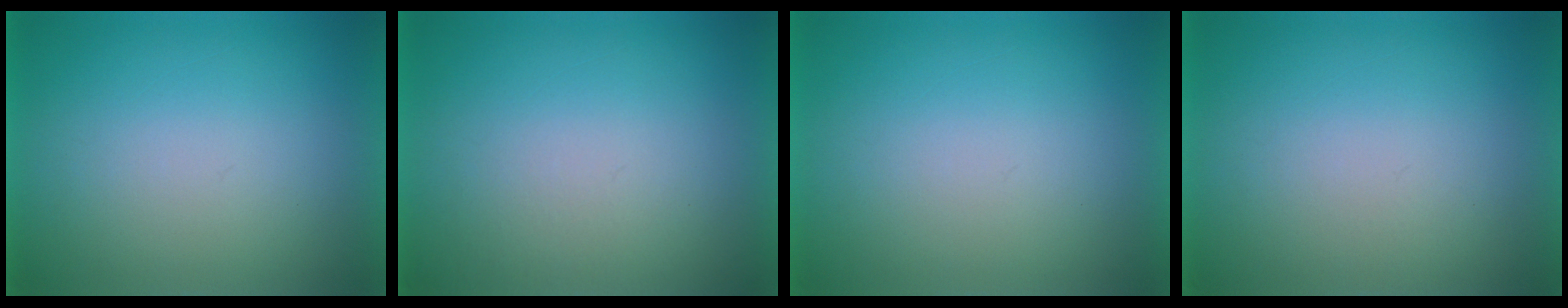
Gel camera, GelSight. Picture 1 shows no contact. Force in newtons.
{"total": 1.2}
{"total": 0.0}
{"total": 1.0}